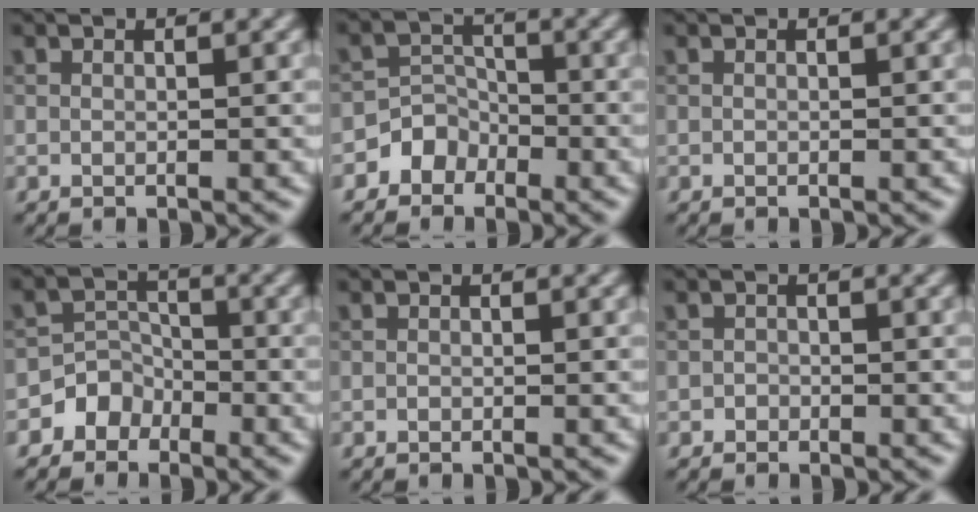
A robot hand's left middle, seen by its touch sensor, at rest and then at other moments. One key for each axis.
{"total": 3.0, "fx": -2.0, "fy": 2.3, "fz": 0.1, "tx": 0.037, "ty": 0.017, "tz": -0.047}
{"total": 0.0}
{"total": 3.4, "fx": -2.1, "fy": 2.6, "fz": 0.1, "tx": 0.041, "ty": 0.015, "tz": -0.049}
{"total": 0.0}
{"total": 0.8, "fx": -0.4, "fy": 0.7, "fz": -0.1, "tx": 0.013, "ty": 0.001, "tz": -0.009}